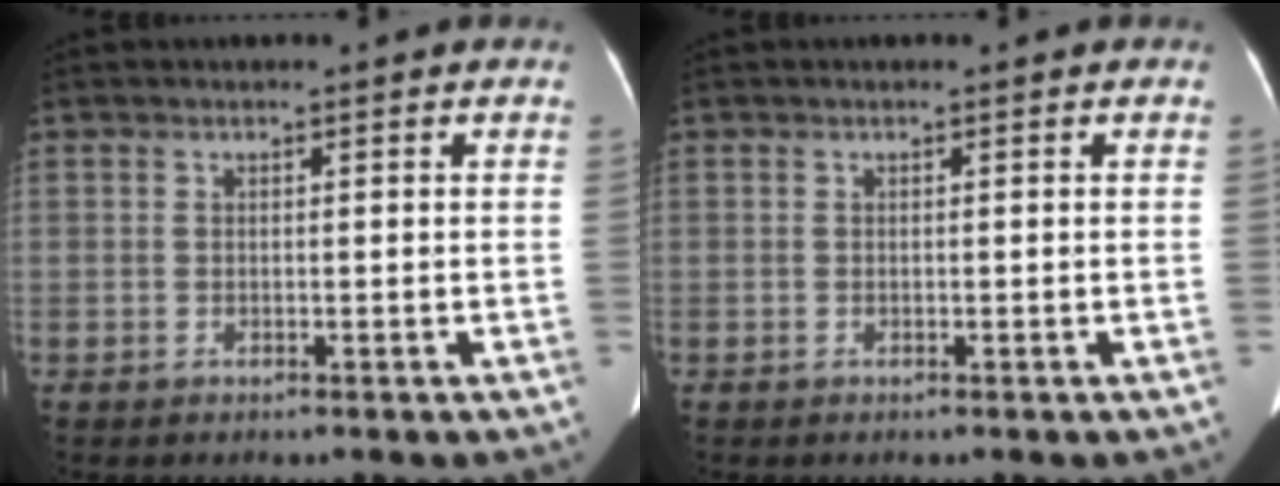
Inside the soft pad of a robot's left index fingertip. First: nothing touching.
{"total": 0.0}